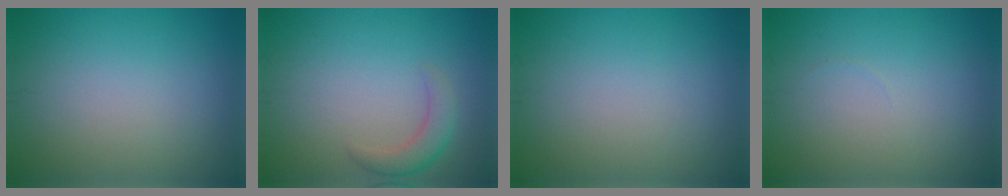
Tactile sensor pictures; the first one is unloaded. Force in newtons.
{"total": 2.4, "press": 2.4, "slide": 0.2}
{"total": 0.0}
{"total": 0.0}